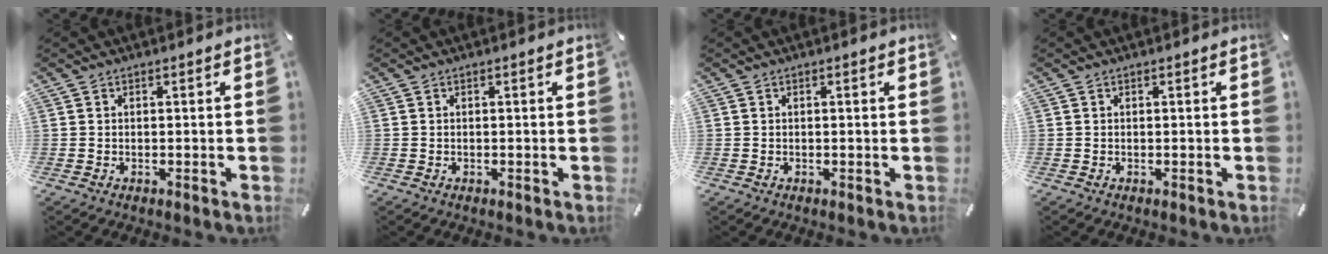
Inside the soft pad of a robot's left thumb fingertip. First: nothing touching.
{"total": 0.0}
{"total": 0.7, "force": [0.0, 0.1, 0.7], "torque": [-0.014, 0.001, 0.000]}
{"total": 0.0}